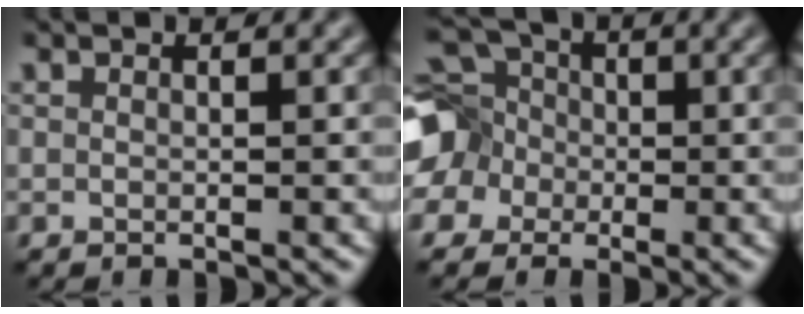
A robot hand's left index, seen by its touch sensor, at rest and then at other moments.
{"total": 9.8, "force": [-1.1, 8.7, 4.5], "torque": [-0.106, 0.018, -0.063]}